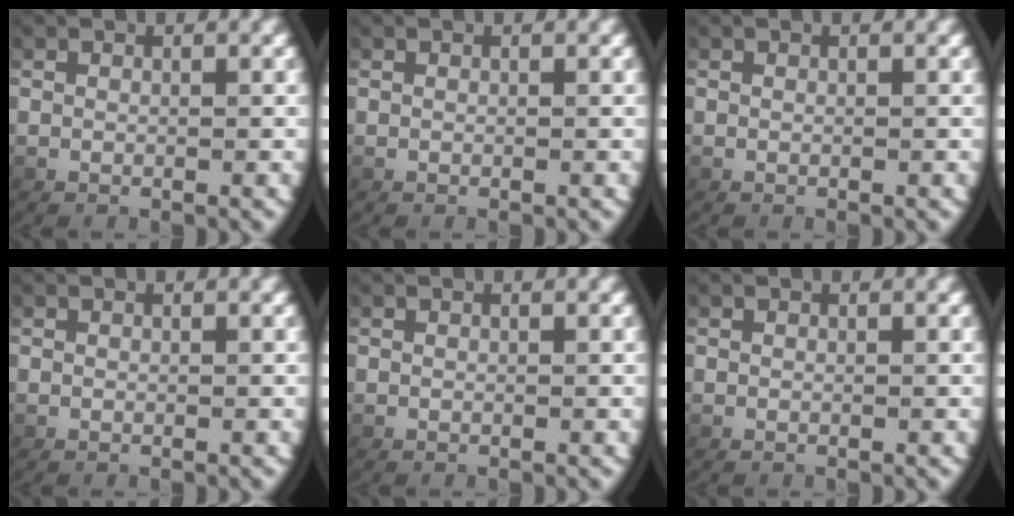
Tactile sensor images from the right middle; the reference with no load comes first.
{"total": 0.0}
{"total": 0.0}
{"total": 0.0}
{"total": 0.0}
{"total": 0.0}